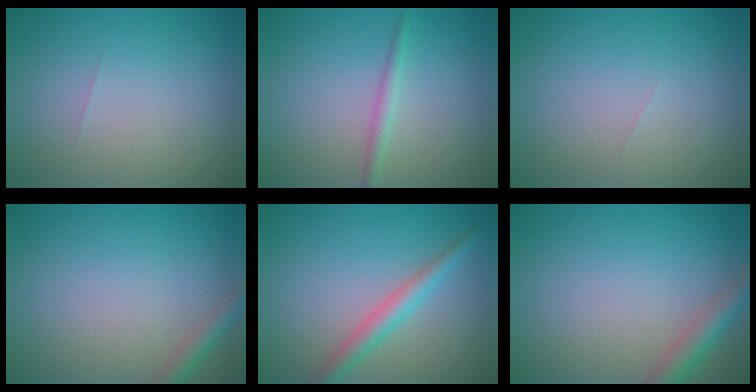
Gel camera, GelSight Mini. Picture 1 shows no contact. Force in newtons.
{"total": 1.3, "press": 1.3, "slide": 0.0}
{"total": 0.0}
{"total": 1.6, "press": 1.6, "slide": 0.1}
{"total": 2.8, "press": 2.8, "slide": 0.0}
{"total": 2.9, "press": 2.9, "slide": 0.2}